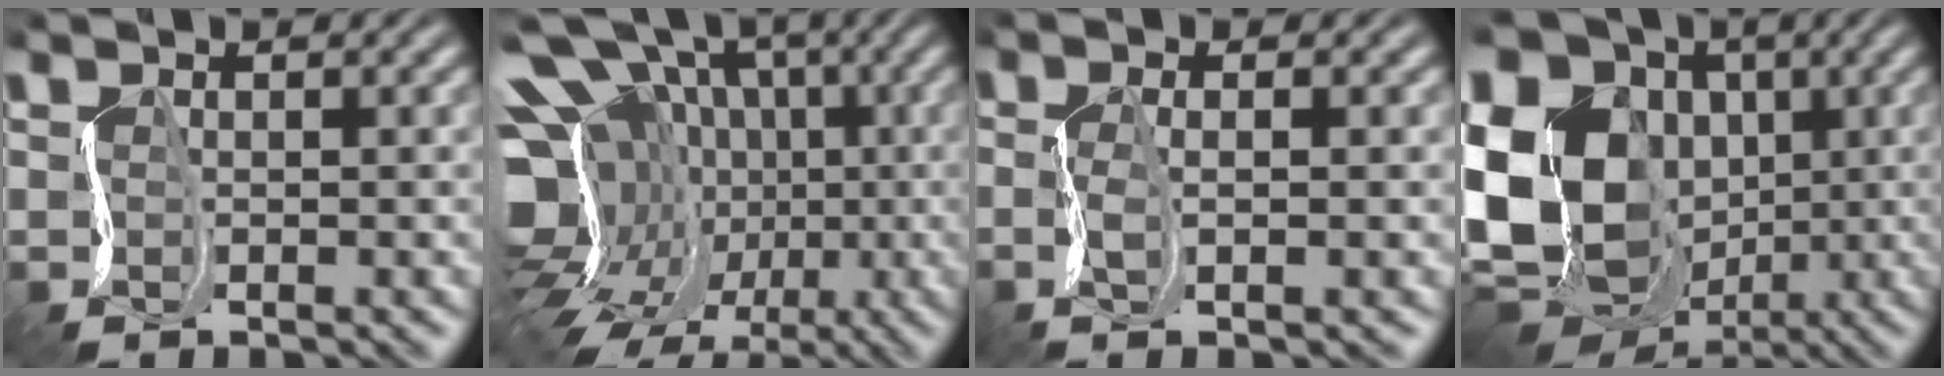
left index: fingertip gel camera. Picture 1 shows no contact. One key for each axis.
{"total": 18.8, "fx": -5.0, "fy": 14.1, "fz": 11.5, "tx": -0.191, "ty": -0.012, "tz": -0.094}
{"total": 2.0, "fx": -1.3, "fy": -0.2, "fz": 1.5, "tx": -0.021, "ty": -0.013, "tz": -0.034}
{"total": 19.5, "fx": -2.3, "fy": 16.1, "fz": 10.8, "tx": -0.231, "ty": -0.015, "tz": -0.071}